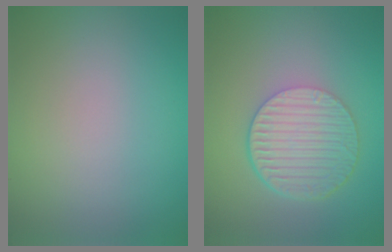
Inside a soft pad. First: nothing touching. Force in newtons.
{"total": 6.5, "press": 4.4, "slide": 4.8}